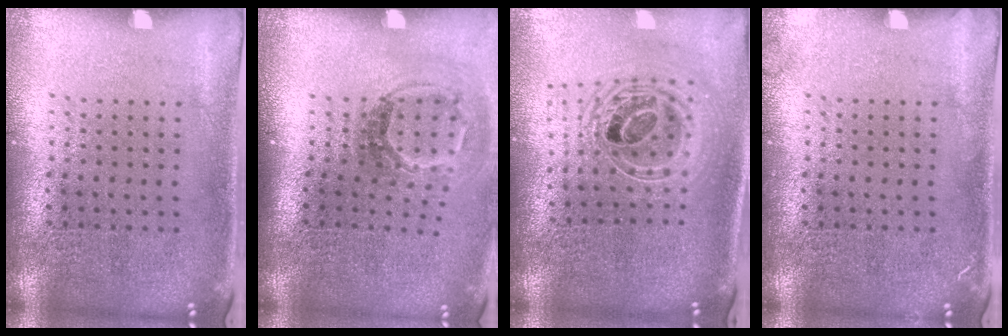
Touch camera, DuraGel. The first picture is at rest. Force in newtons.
{"total": 1.8, "press": 1.2, "slide": 1.4}
{"total": 2.3, "press": 1.8, "slide": 1.4}
{"total": 0.8, "press": 0.7, "slide": 0.2}